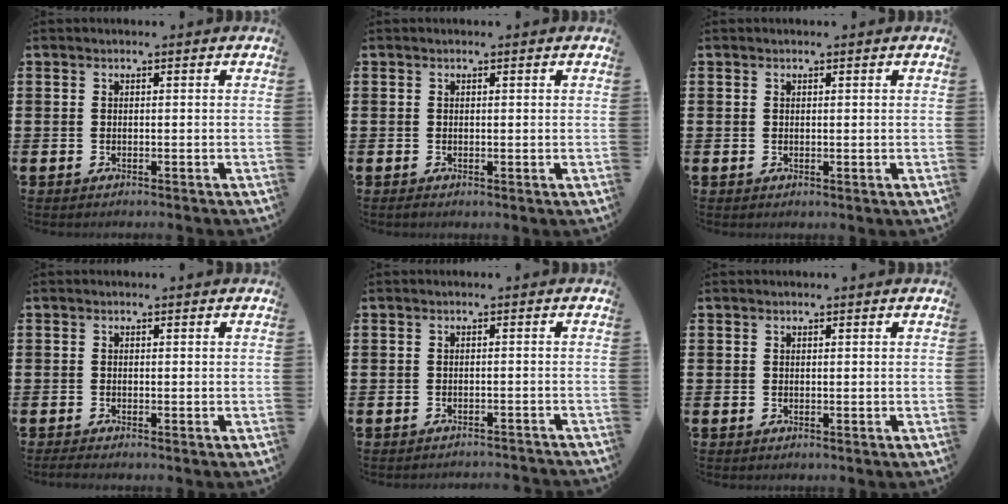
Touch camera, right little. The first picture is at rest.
{"total": 0.0}
{"total": 0.0}
{"total": 0.6, "force": [-0.1, 0.1, 0.5], "torque": [-0.009, 0.000, -0.002]}
{"total": 1.2, "force": [-1.2, -0.2, 0.0], "torque": [-0.001, 0.003, -0.026]}
{"total": 0.0}